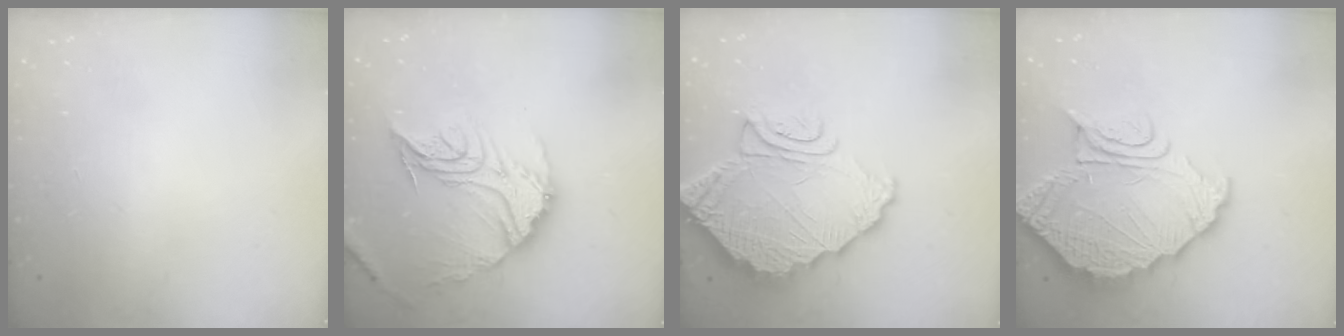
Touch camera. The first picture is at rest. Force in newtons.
{"total": 20.5, "press": 20.4, "slide": 2.0}
{"total": 16.1, "press": 16.1, "slide": 1.5}
{"total": 16.9, "press": 16.8, "slide": 1.5}